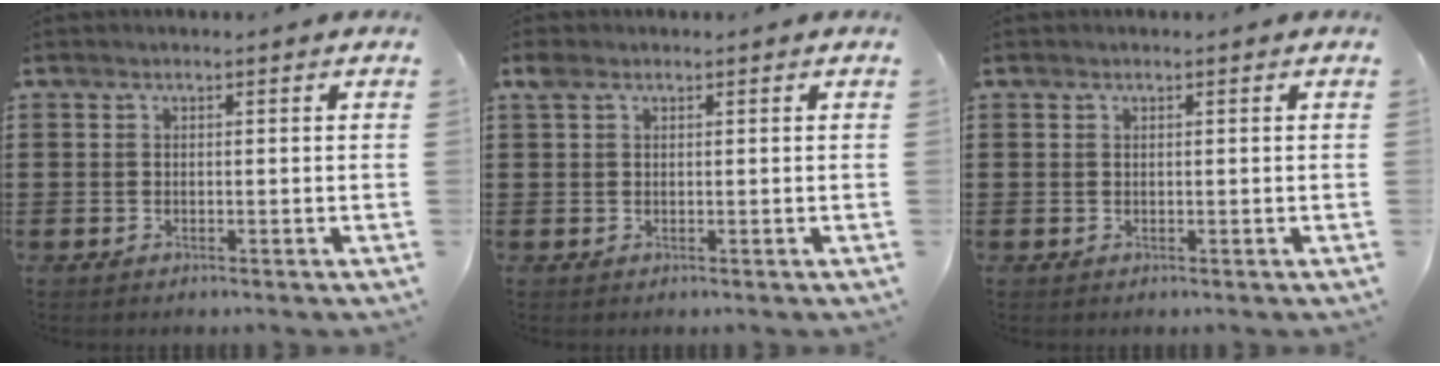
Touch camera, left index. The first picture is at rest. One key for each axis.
{"total": 1.1, "fx": 0.5, "fy": 0.7, "fz": 0.7, "tx": -0.017, "ty": 0.005, "tz": 0.008}
{"total": 0.0}